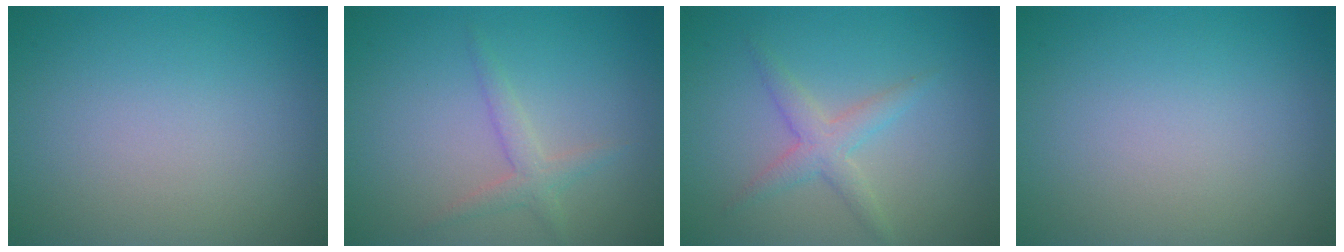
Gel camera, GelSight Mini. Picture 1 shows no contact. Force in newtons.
{"total": 1.8, "press": 1.8, "slide": 0.1}
{"total": 2.4, "press": 2.4, "slide": 0.1}
{"total": 0.0}